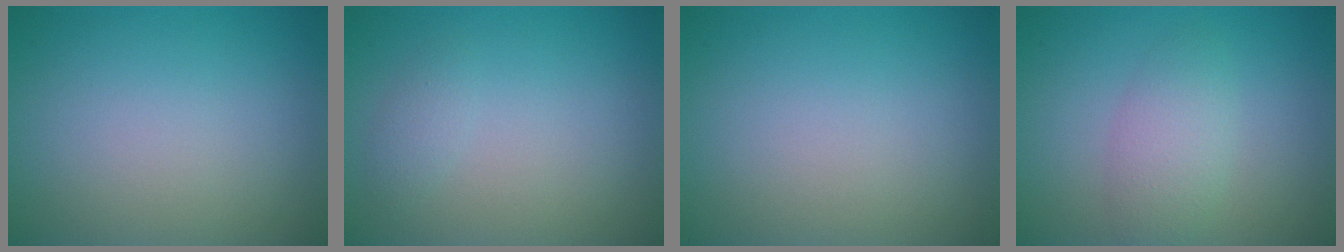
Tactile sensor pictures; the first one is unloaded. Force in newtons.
{"total": 1.1, "press": 1.1, "slide": 0.1}
{"total": 0.0}
{"total": 2.8, "press": 2.8, "slide": 0.2}